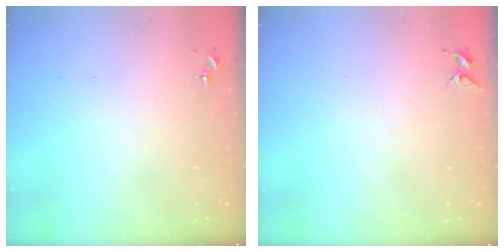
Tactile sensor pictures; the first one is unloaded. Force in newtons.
{"total": 5.0, "press": 4.9, "slide": 0.5}